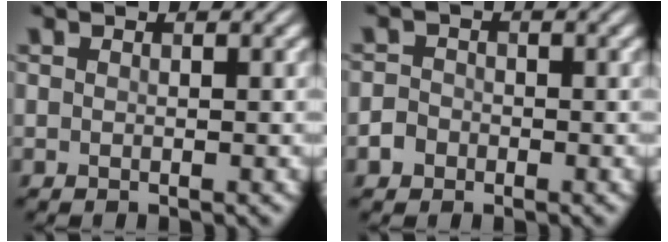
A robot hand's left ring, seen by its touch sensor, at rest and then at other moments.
{"total": 1.7, "force": [-1.3, 1.1, 0.2], "torque": [0.004, 0.008, -0.021]}